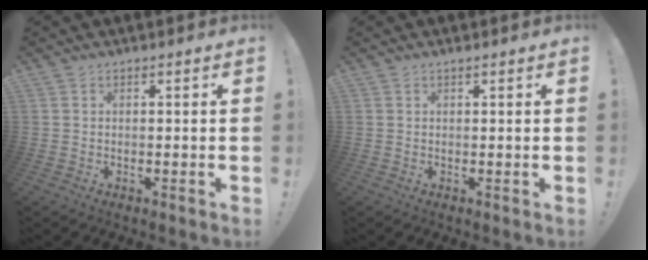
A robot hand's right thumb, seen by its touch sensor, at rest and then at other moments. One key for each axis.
{"total": 0.5, "fx": 0.4, "fy": -0.2, "fz": 0.2, "tx": 0.004, "ty": -0.004, "tz": 0.006}